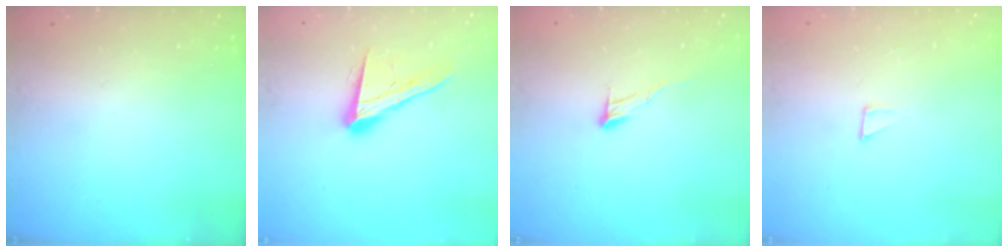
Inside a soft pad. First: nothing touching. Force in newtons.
{"total": 14.2, "press": 14.1, "slide": 1.1}
{"total": 6.5, "press": 6.5, "slide": 0.4}
{"total": 1.9, "press": 1.9, "slide": 0.1}